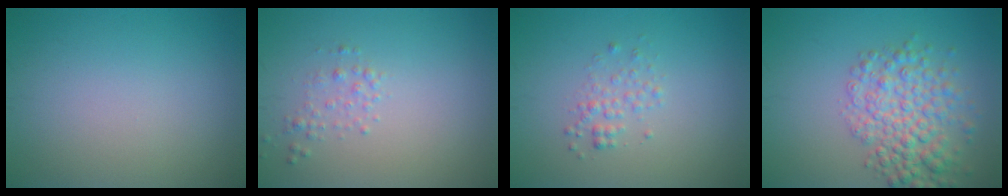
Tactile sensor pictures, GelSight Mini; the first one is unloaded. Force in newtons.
{"total": 1.0, "press": 1.0, "slide": 0.0}
{"total": 1.4, "press": 1.4, "slide": 0.1}
{"total": 5.5, "press": 5.5, "slide": 0.2}